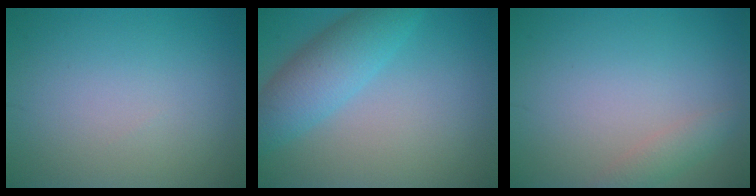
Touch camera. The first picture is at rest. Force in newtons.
{"total": 5.1, "press": 5.1, "slide": 0.2}
{"total": 1.6, "press": 1.6, "slide": 0.2}